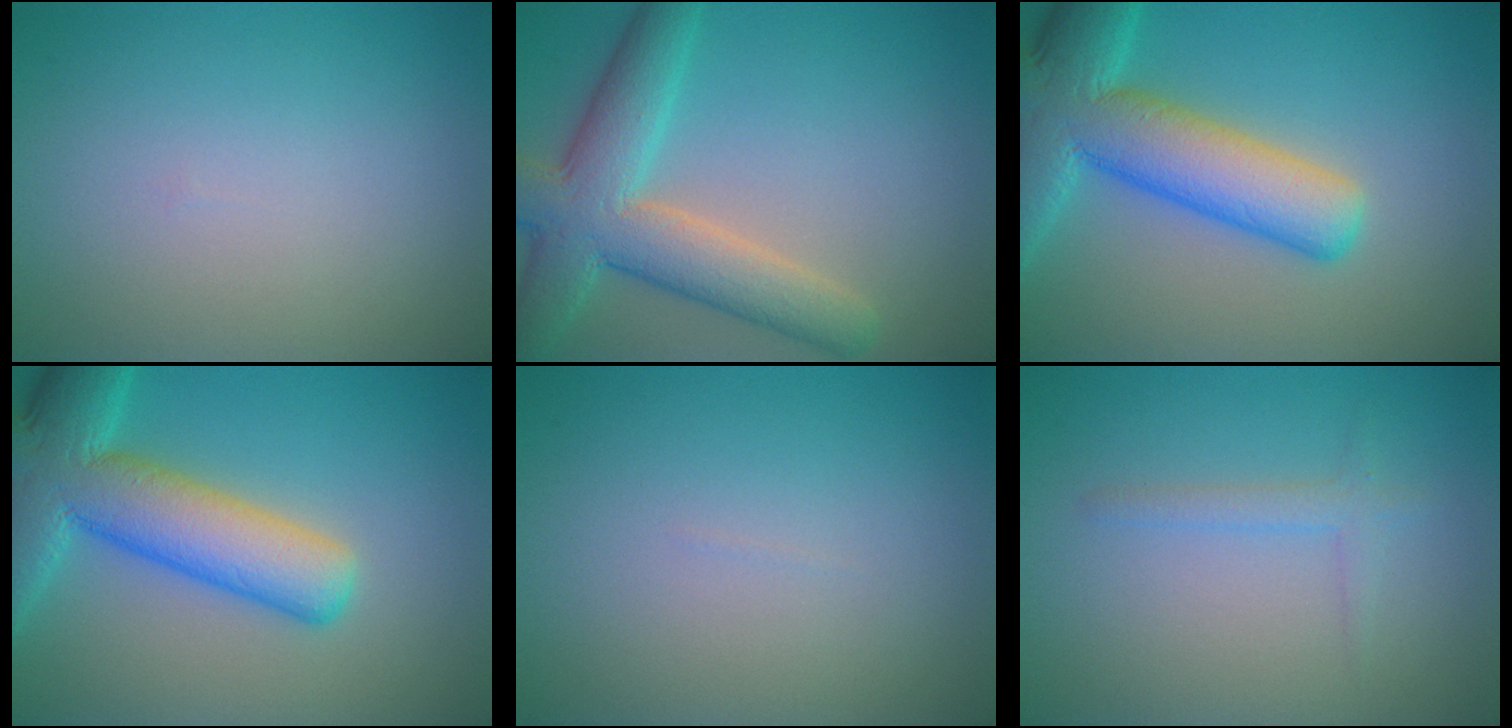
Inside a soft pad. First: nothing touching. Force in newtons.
{"total": 7.6, "press": 7.6, "slide": 0.5}
{"total": 10.0, "press": 10.0, "slide": 0.6}
{"total": 10.0, "press": 10.0, "slide": 0.6}
{"total": 0.0}
{"total": 1.4, "press": 1.4, "slide": 0.1}